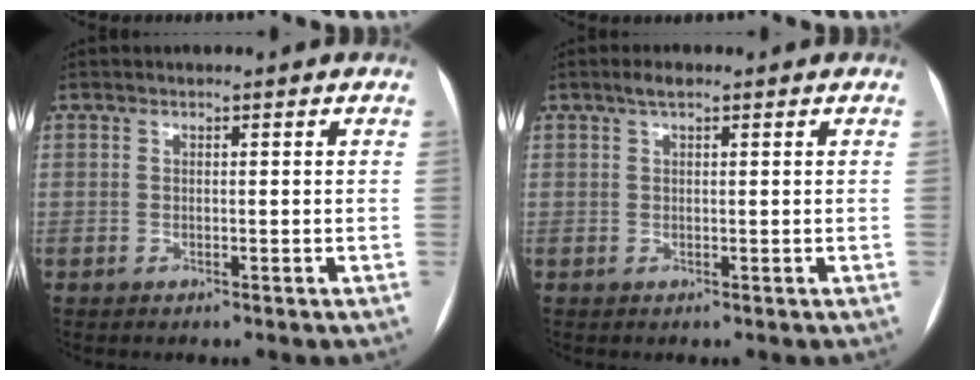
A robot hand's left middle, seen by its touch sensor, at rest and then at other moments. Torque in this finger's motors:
{"motor_torque": [0.23, -0.30, 0.10, 0.04]}